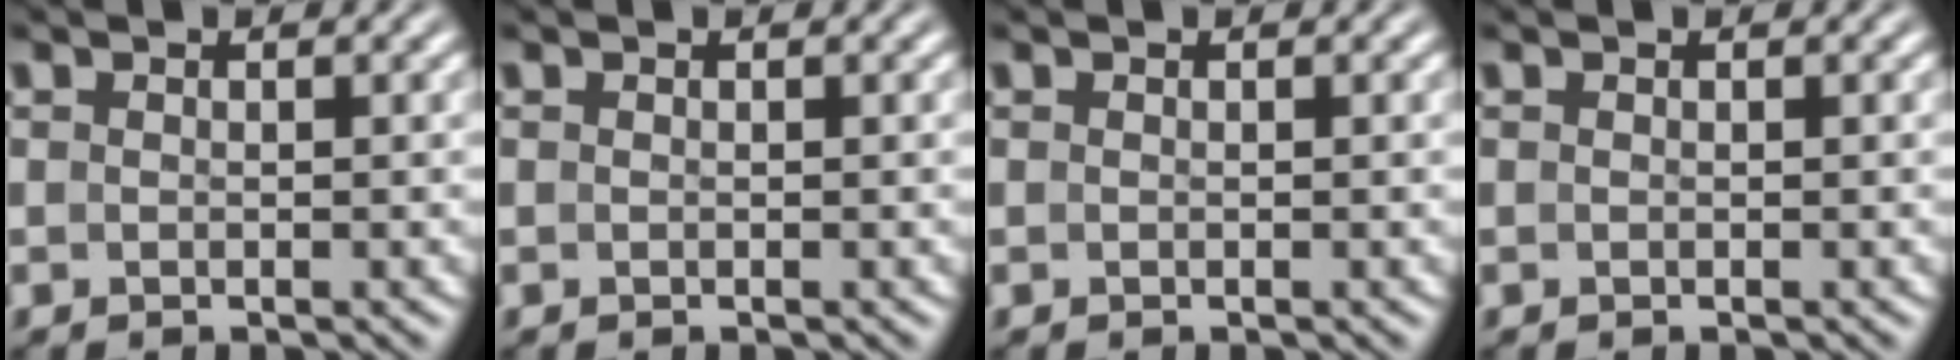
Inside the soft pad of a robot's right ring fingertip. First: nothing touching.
{"total": 1.2, "force": [-0.3, -1.1, -0.4], "torque": [0.015, -0.012, 0.005]}
{"total": 0.0}
{"total": 0.0}